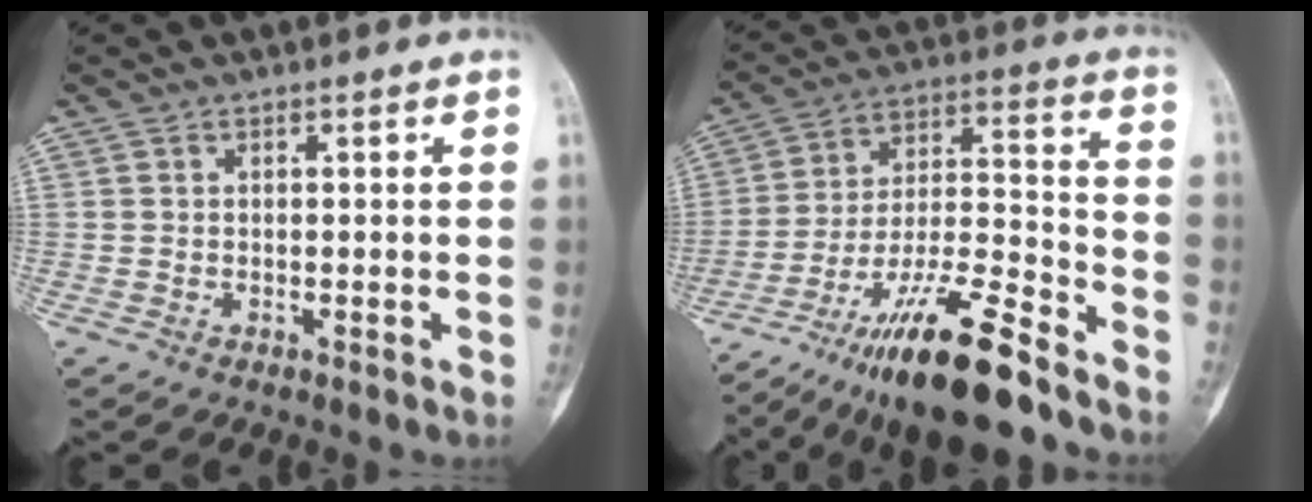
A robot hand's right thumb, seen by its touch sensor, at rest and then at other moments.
{"total": 19.9, "force": [-14.4, 4.1, 13.1], "torque": [-0.247, 0.073, -0.250]}